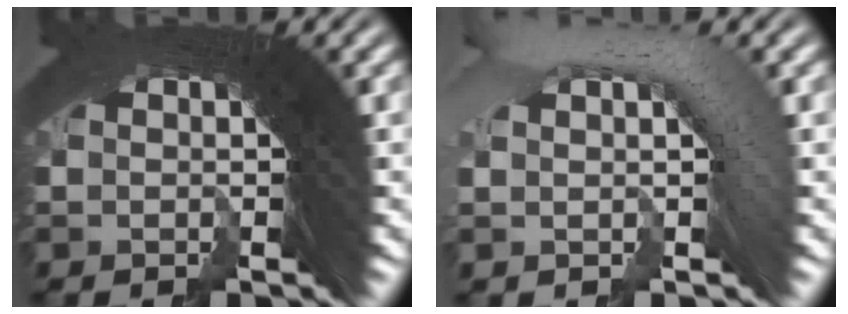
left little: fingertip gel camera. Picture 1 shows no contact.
{"total": 2.6, "force": [1.2, 0.4, 2.3], "torque": [-0.034, 0.031, 0.014]}